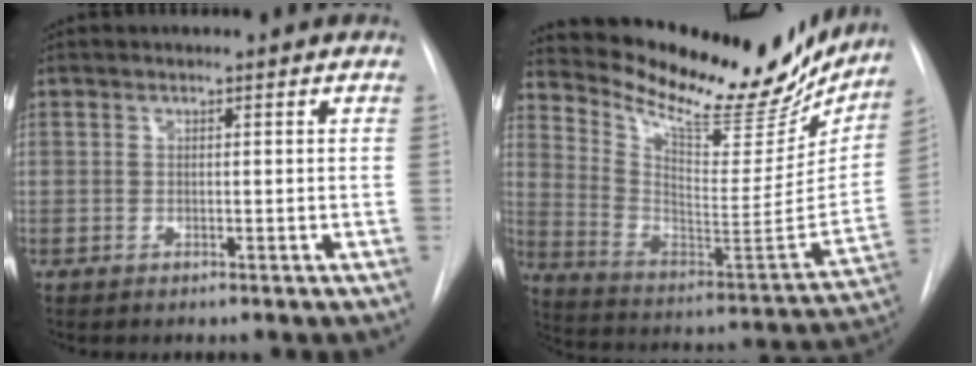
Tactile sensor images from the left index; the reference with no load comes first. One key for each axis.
{"total": 26.1, "fx": 22.8, "fy": 6.5, "fz": 10.9, "tx": -0.177, "ty": -0.051, "tz": 0.328}